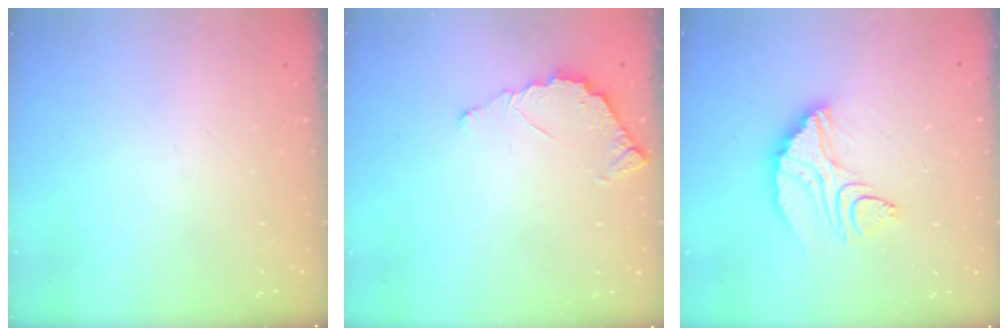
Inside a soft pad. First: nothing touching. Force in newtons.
{"total": 3.9, "press": 3.8, "slide": 0.3}
{"total": 11.0, "press": 11.0, "slide": 0.7}